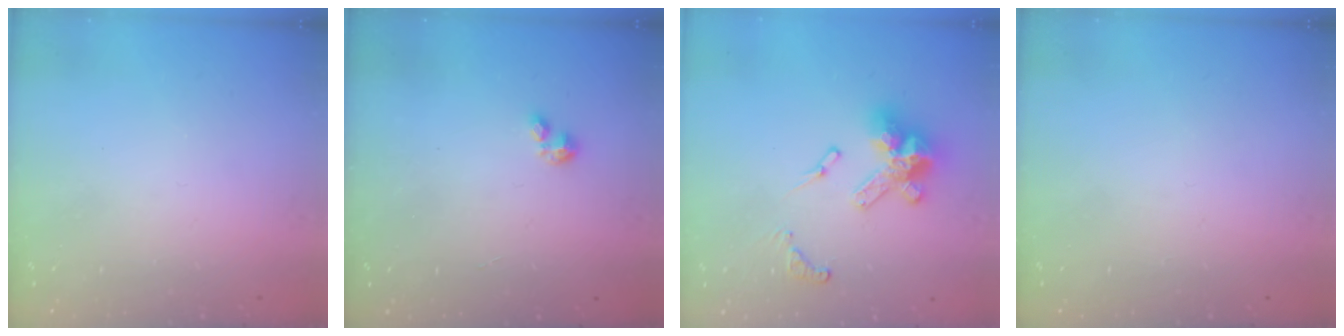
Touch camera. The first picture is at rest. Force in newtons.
{"total": 0.7, "press": 0.6, "slide": 0.2}
{"total": 14.1, "press": 14.1, "slide": 0.9}
{"total": 0.0}